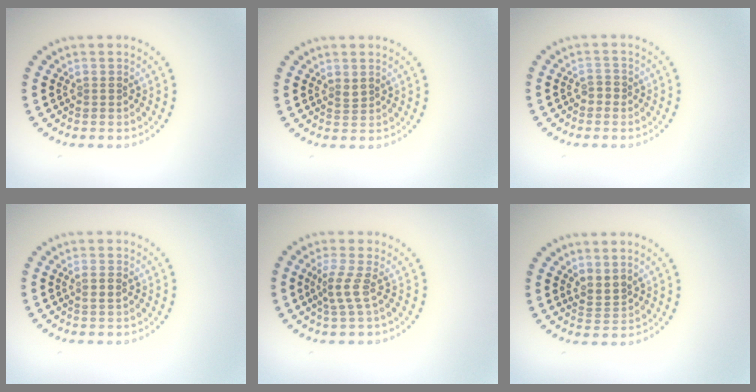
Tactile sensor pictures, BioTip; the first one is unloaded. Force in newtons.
{"total": 0.7, "press": 0.6, "slide": 0.3}
{"total": 1.0, "press": 0.9, "slide": 0.3}
{"total": 1.1, "press": 1.0, "slide": 0.5}
{"total": 2.2, "press": 1.5, "slide": 1.6}
{"total": 1.8, "press": 1.3, "slide": 1.2}